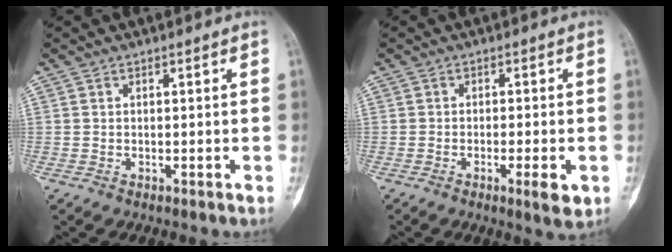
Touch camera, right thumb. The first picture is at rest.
{"total": 4.5, "force": [-1.7, 1.1, 4.0], "torque": [-0.061, -0.004, -0.024]}